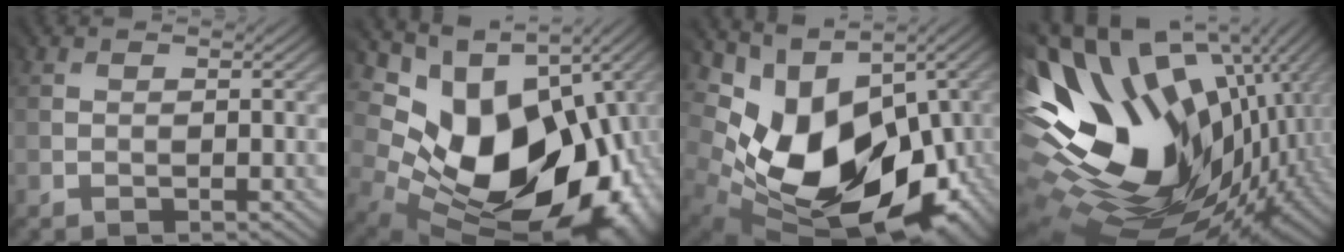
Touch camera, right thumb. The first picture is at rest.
{"total": 17.5, "force": [-0.6, 12.6, 12.1], "torque": [-0.170, -0.039, 0.032]}
{"total": 14.9, "force": [-0.2, 10.6, 10.4], "torque": [-0.165, -0.032, 0.032]}
{"total": 18.8, "force": [-0.5, 12.9, 13.6], "torque": [-0.278, -0.068, 0.031]}